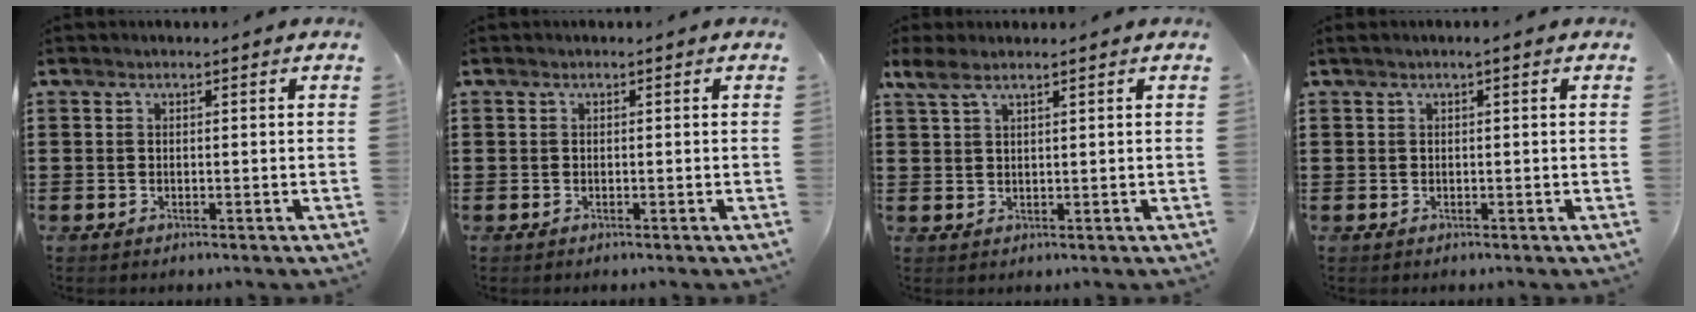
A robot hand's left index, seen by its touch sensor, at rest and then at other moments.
{"total": 0.0}
{"total": 2.7, "force": [1.7, 0.7, 2.0], "torque": [-0.044, 0.002, 0.031]}
{"total": 0.7, "force": [0.0, -0.1, 0.7], "torque": [-0.010, -0.003, 0.000]}